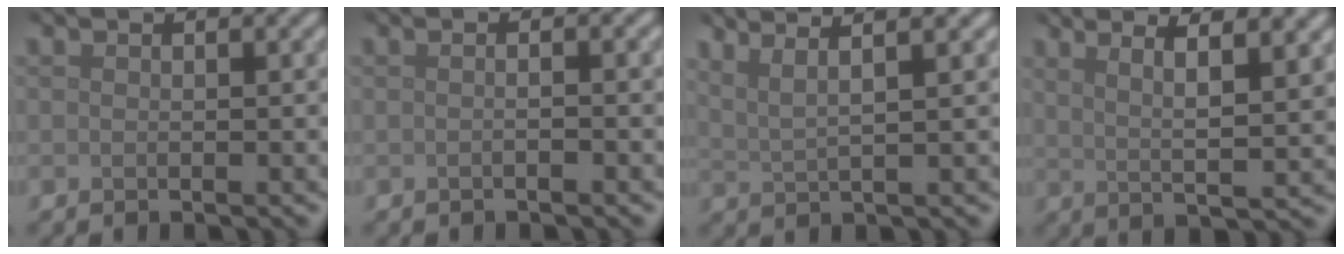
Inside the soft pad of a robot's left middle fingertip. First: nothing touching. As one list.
[{"total": 1.3, "force": [-0.2, 0.5, 1.2], "torque": [-0.012, -0.001, -0.009]}, {"total": 6.5, "force": [4.4, 1.7, 4.5], "torque": [-0.072, 0.033, 0.042]}, {"total": 6.7, "force": [3.4, 1.6, 5.6], "torque": [-0.069, 0.019, 0.040]}]